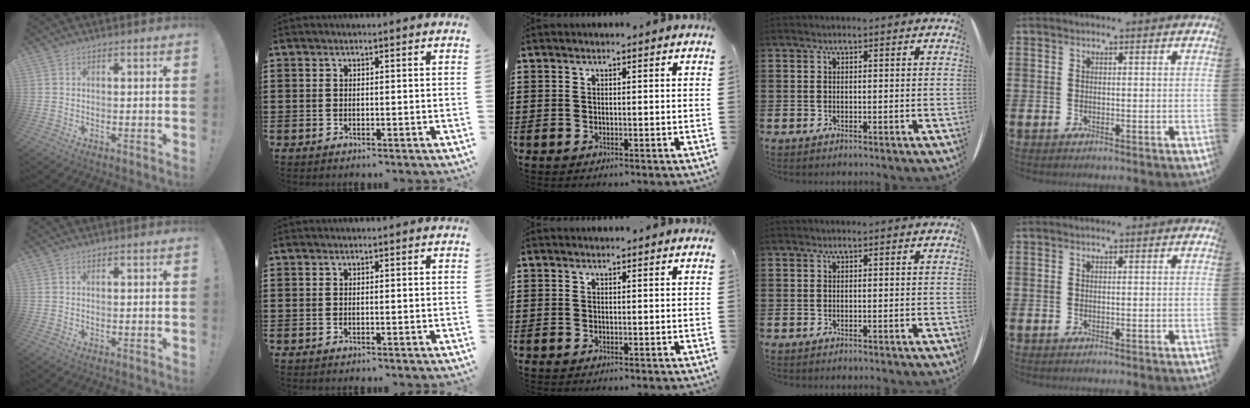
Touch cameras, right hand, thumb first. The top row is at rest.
{}